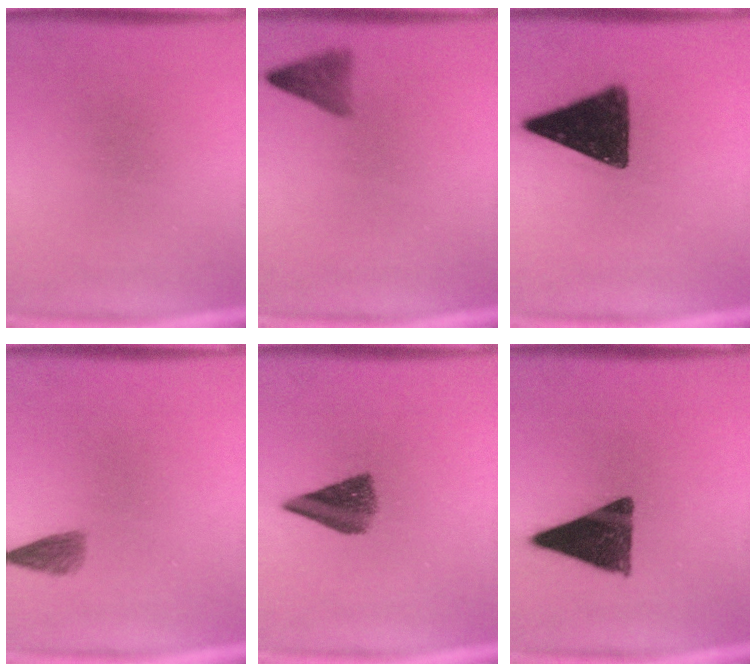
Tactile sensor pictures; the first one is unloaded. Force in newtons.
{"total": 2.8}
{"total": 14.7}
{"total": 2.2}
{"total": 6.4}
{"total": 12.8}